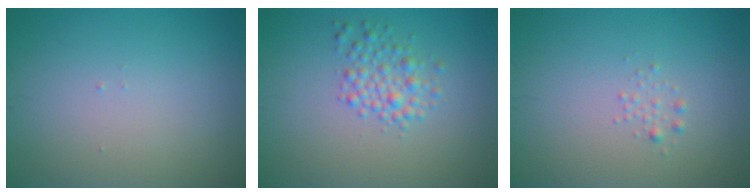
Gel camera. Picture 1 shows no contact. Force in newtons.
{"total": 2.6, "press": 2.6, "slide": 0.1}
{"total": 0.8, "press": 0.8, "slide": 0.0}